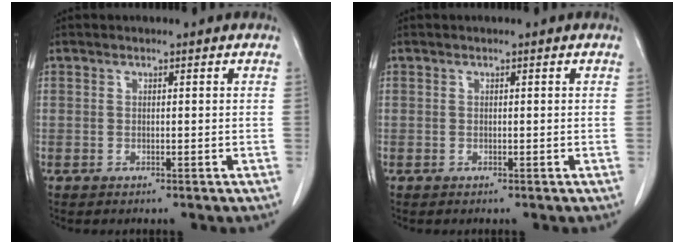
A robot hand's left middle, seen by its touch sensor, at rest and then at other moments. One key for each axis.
{"total": 0.0}